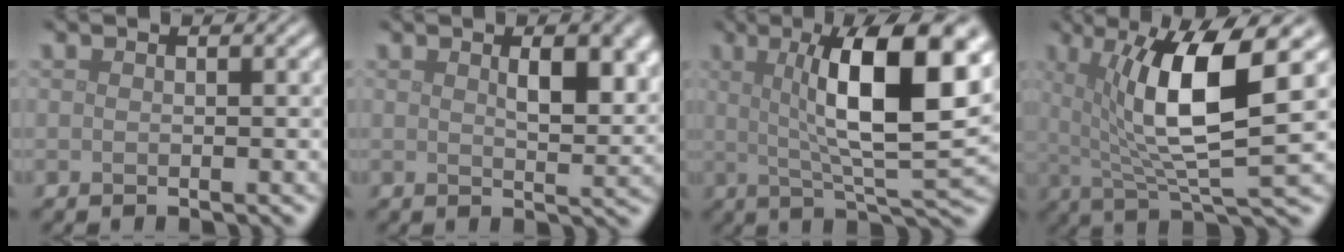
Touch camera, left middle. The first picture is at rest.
{"total": 4.5, "force": [1.5, 1.6, 3.9], "torque": [-0.059, -0.003, 0.029]}
{"total": 11.4, "force": [2.5, 2.7, 10.8], "torque": [-0.149, 0.008, 0.042]}
{"total": 9.4, "force": [2.2, 2.2, 8.9], "torque": [-0.144, -0.007, 0.042]}